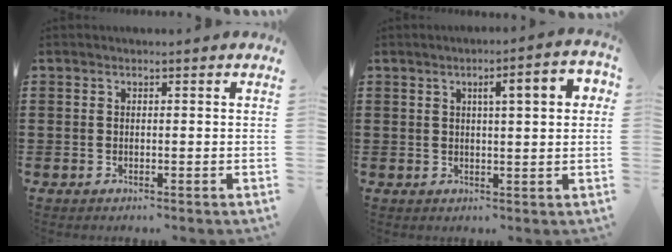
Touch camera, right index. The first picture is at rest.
{"total": 4.9, "force": [1.3, 0.9, 4.7], "torque": [-0.084, 0.001, 0.014]}